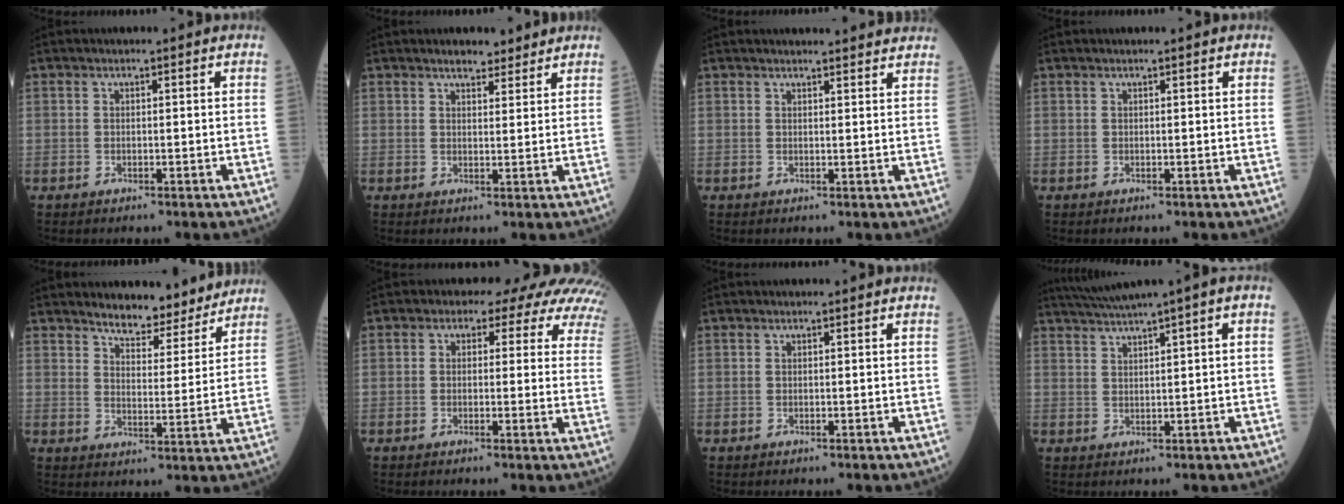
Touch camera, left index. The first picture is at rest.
{"total": 3.1, "force": [2.7, 1.2, 1.0], "torque": [-0.018, 0.006, 0.040]}
{"total": 6.9, "force": [6.6, 0.9, 1.6], "torque": [-0.010, 0.011, 0.061]}
{"total": 0.0}
{"total": 8.1, "force": [7.6, 2.1, 2.0], "torque": [-0.027, -0.004, 0.106]}
{"total": 12.4, "force": [10.2, 5.1, 4.9], "torque": [-0.040, 0.021, 0.088]}
{"total": 0.0}
{"total": 6.0, "force": [3.8, -0.7, 4.6], "torque": [-0.083, 0.025, 0.068]}